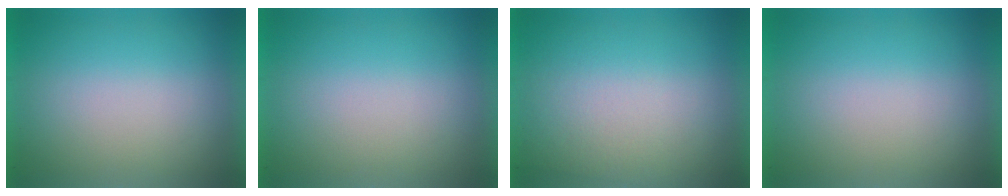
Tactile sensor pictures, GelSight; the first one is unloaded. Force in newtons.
{"total": 1.4}
{"total": 2.1}
{"total": 0.0}